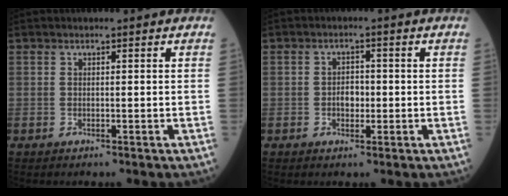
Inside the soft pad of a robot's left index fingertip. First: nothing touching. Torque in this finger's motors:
{"motor_torque": [0.31, -0.10, 0.12, 0.03]}